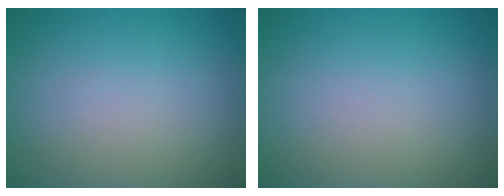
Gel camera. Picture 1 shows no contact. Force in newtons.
{"total": 0.0}